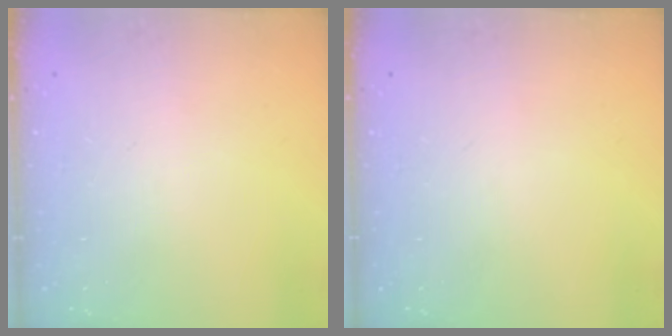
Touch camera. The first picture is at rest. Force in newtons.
{"total": 0.0}